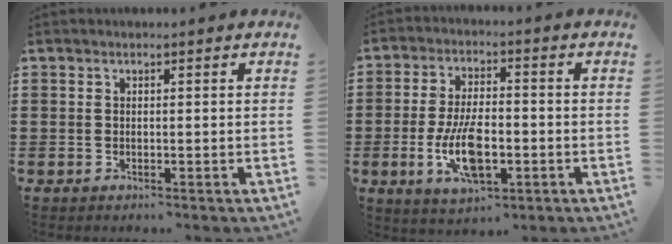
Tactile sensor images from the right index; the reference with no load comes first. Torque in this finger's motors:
{"motor_torque": [2.14, 0.00, 1.05, 0.21]}